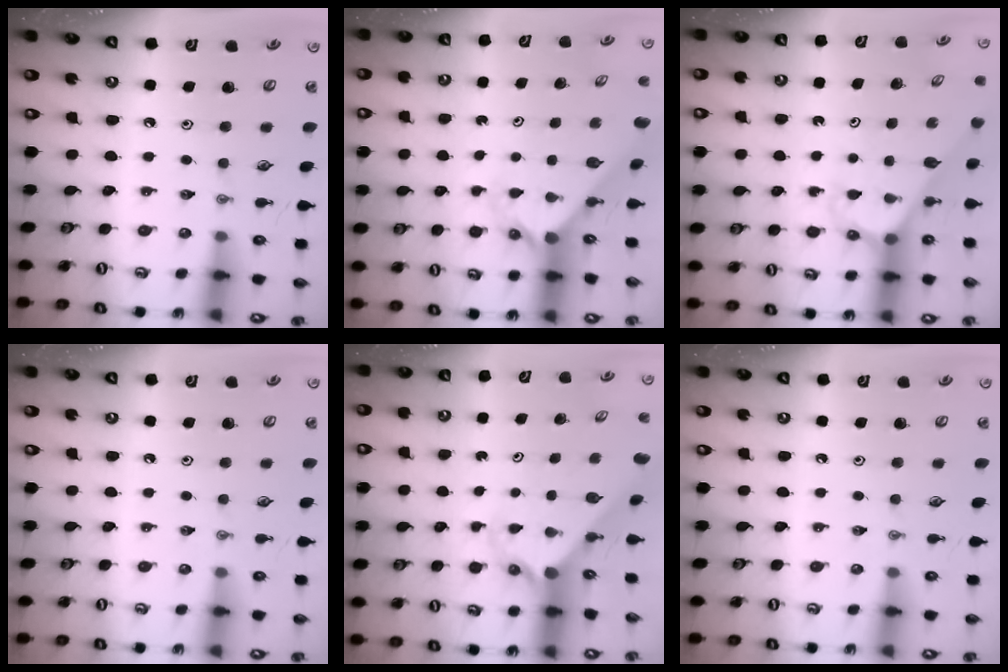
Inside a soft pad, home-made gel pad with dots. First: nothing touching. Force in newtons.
{"total": 2.4, "press": 2.4, "slide": 0.2}
{"total": 3.2, "press": 3.2, "slide": 0.2}
{"total": 0.0}
{"total": 2.1, "press": 2.1, "slide": 0.1}
{"total": 0.0}